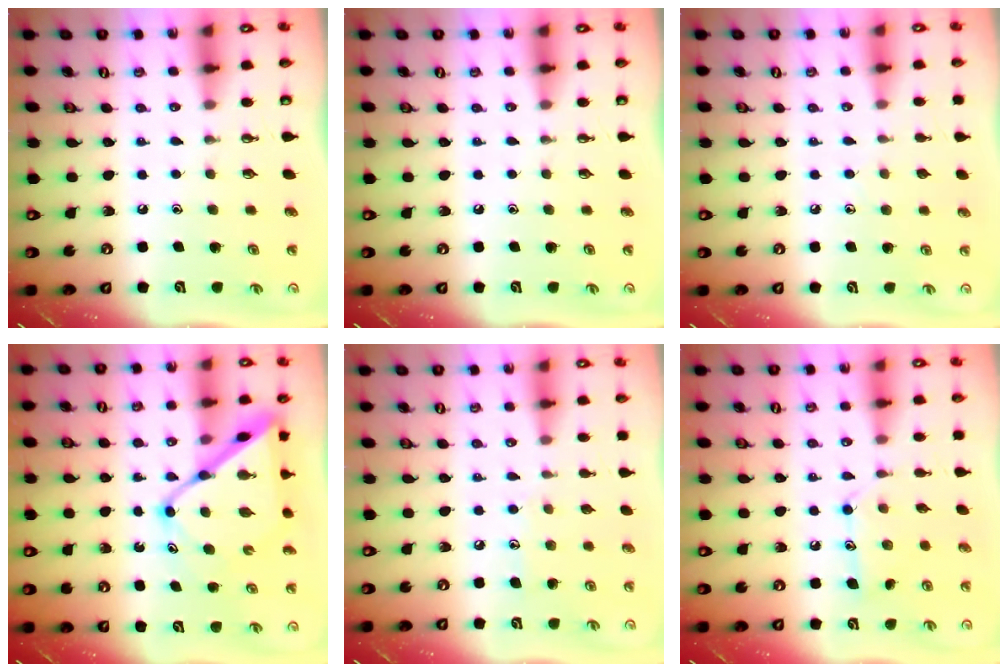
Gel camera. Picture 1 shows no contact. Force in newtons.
{"total": 0.0}
{"total": 5.2, "press": 5.2, "slide": 0.5}
{"total": 15.6, "press": 15.5, "slide": 1.5}
{"total": 6.2, "press": 6.2, "slide": 0.6}
{"total": 10.4, "press": 10.4, "slide": 0.2}